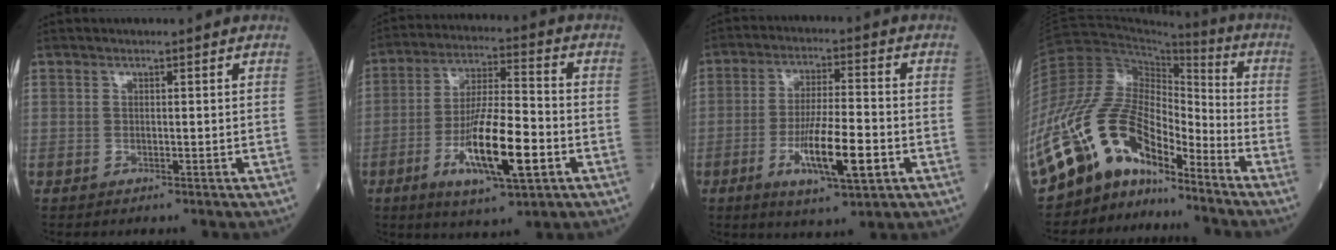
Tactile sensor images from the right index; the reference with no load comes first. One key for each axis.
{"total": 13.8, "fx": -4.6, "fy": 2.4, "fz": 12.8, "tx": -0.238, "ty": -0.010, "tz": -0.075}
{"total": 10.7, "fx": -3.5, "fy": 1.5, "fz": 10.0, "tx": -0.179, "ty": -0.010, "tz": -0.057}
{"total": 19.2, "fx": -14.2, "fy": 8.3, "fz": 9.8, "tx": -0.203, "ty": 0.052, "tz": -0.260}